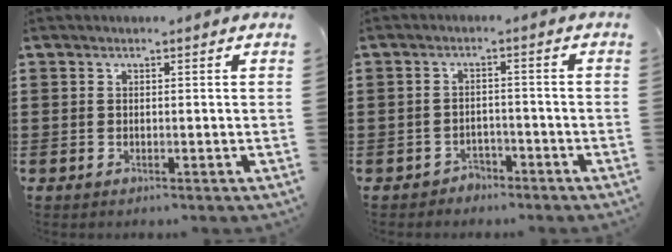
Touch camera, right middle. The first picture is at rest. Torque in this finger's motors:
{"motor_torque": [2.14, 0.00, -0.06, -0.03]}